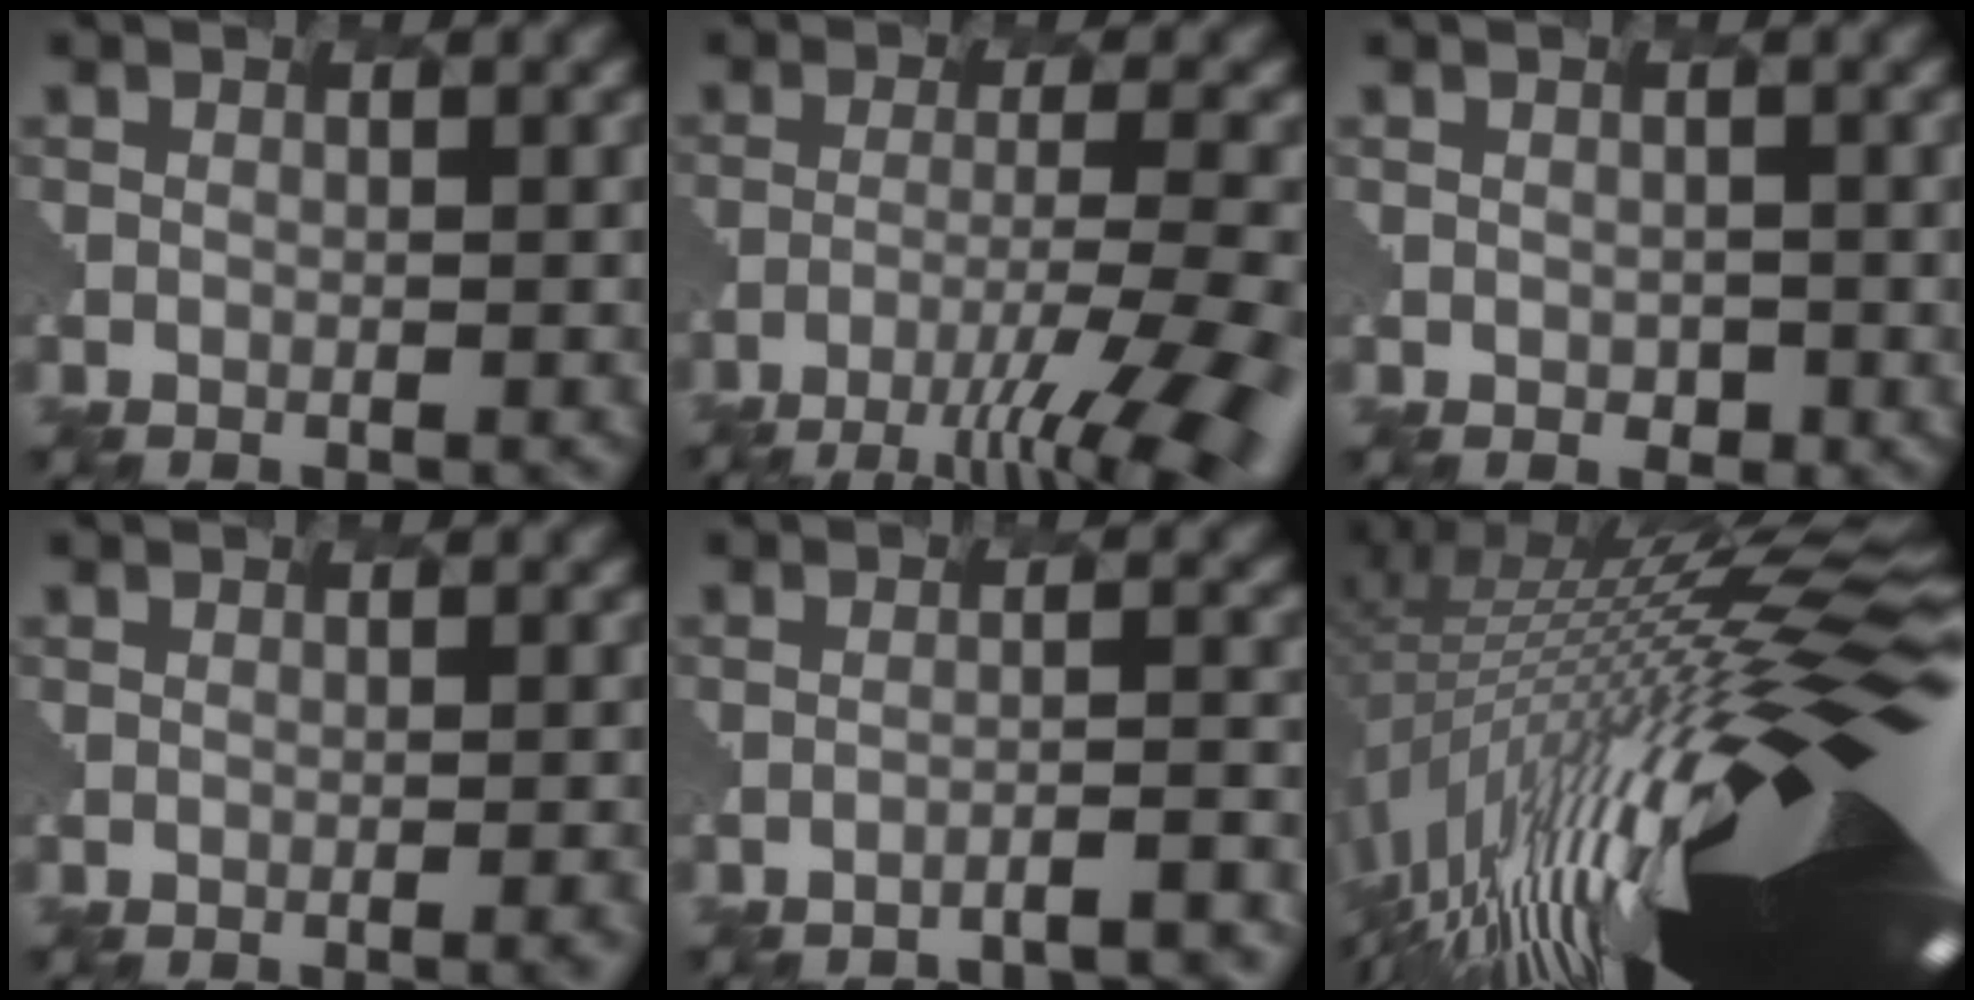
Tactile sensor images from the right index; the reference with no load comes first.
{"total": 10.2, "force": [-6.9, 1.4, 7.4], "torque": [-0.138, -0.017, -0.097]}
{"total": 0.6, "force": [0.1, 0.5, -0.3], "torque": [-0.013, -0.013, 0.004]}
{"total": 2.3, "force": [-1.0, 0.8, 1.9], "torque": [-0.014, 0.004, -0.005]}
{"total": 4.5, "force": [-3.9, 0.4, 2.2], "torque": [-0.030, 0.011, -0.050]}
{"total": 19.2, "force": [-0.8, 4.3, 18.7], "torque": [-0.312, -0.006, -0.018]}